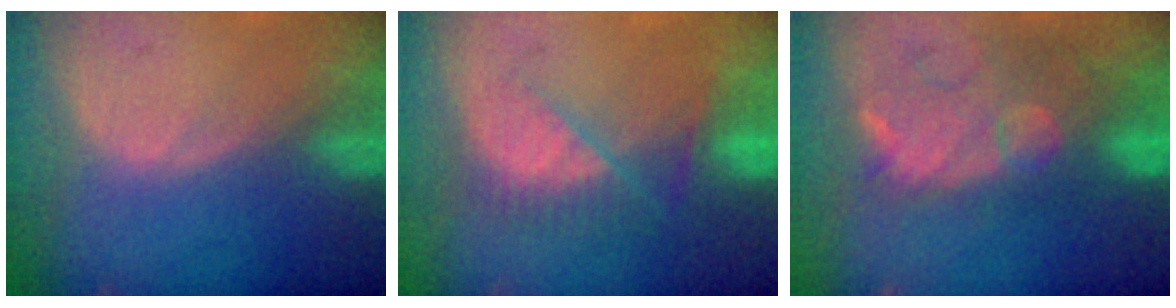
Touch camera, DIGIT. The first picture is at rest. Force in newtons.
{"total": 7.6, "press": 6.9, "slide": 3.1}
{"total": 9.8, "press": 9.5, "slide": 2.7}